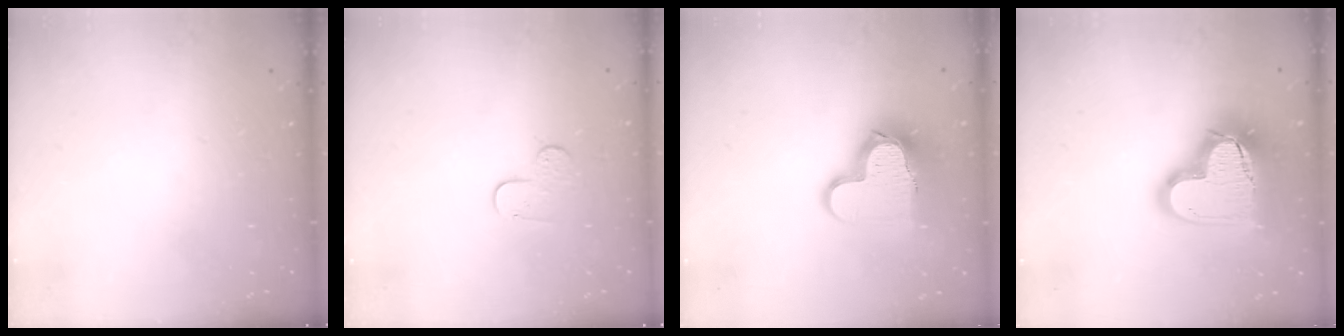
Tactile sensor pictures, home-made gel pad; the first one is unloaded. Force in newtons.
{"total": 5.9, "press": 5.8, "slide": 0.6}
{"total": 14.5, "press": 14.5, "slide": 1.3}
{"total": 22.3, "press": 22.3, "slide": 1.7}